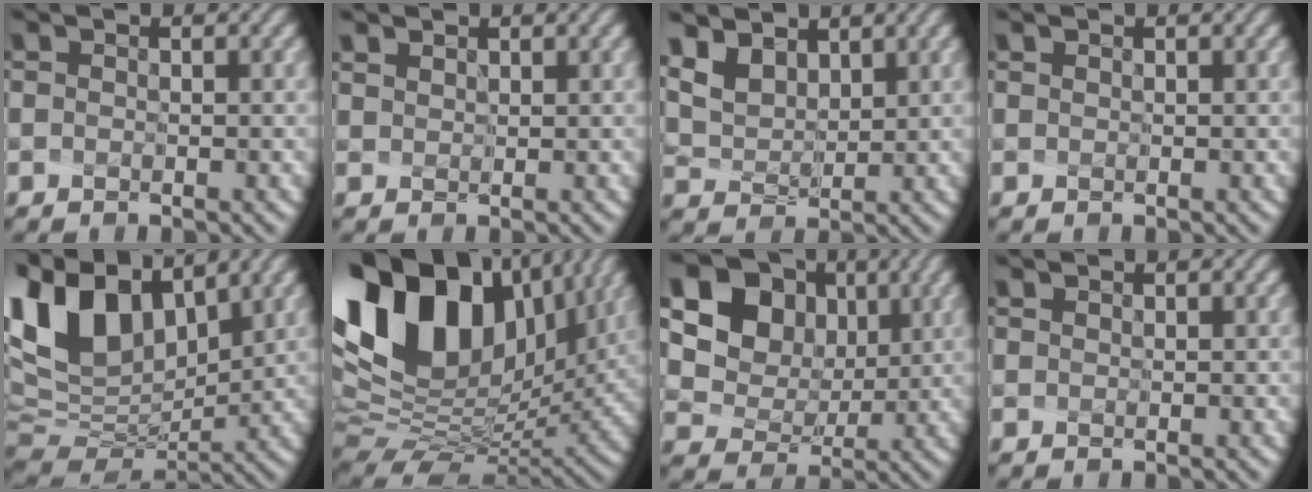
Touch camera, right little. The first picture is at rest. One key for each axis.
{"total": 1.6, "fx": 1.3, "fy": 0.8, "fz": 0.4, "tx": -0.029, "ty": 0.006, "tz": 0.031}
{"total": 6.8, "fx": 4.9, "fy": 3.9, "fz": 2.6, "tx": -0.101, "ty": -0.001, "tz": 0.103}
{"total": 0.0}
{"total": 10.6, "fx": 5.5, "fy": 6.2, "fz": 6.7, "tx": -0.162, "ty": 0.014, "tz": 0.115}
{"total": 15.4, "fx": 6.0, "fy": 9.4, "fz": 10.7, "tx": -0.213, "ty": 0.019, "tz": 0.118}
{"total": 13.1, "fx": 5.0, "fy": 10.9, "fz": 5.3, "tx": -0.133, "ty": 0.005, "tz": 0.116}
{"total": 0.0}